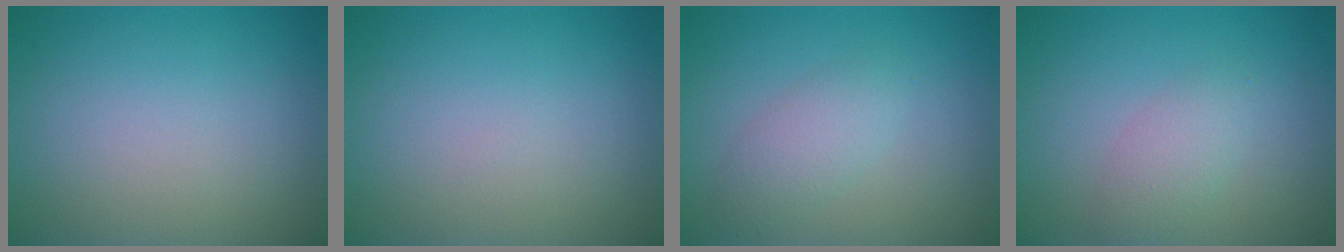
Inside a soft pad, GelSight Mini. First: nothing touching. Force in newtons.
{"total": 0.0}
{"total": 2.5, "press": 2.5, "slide": 0.0}
{"total": 2.1, "press": 2.1, "slide": 0.1}